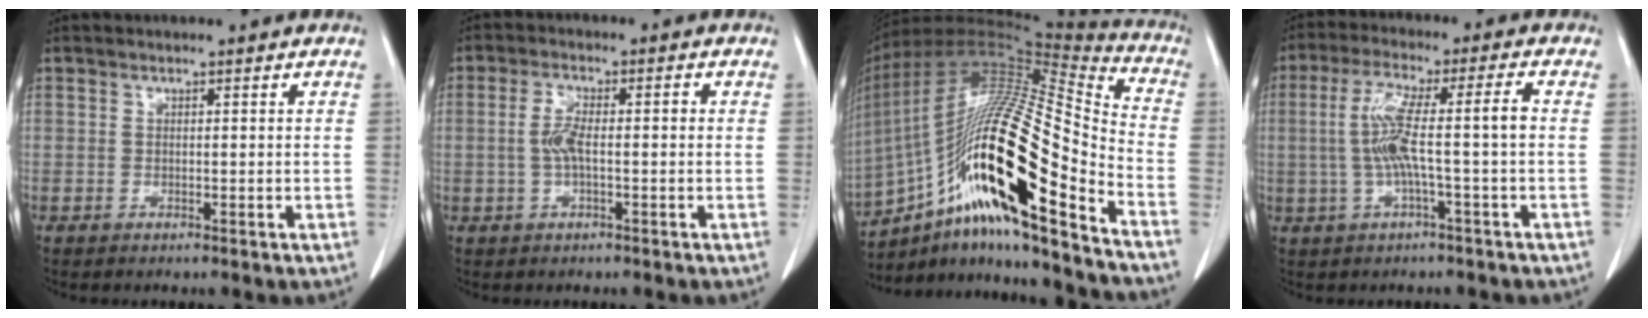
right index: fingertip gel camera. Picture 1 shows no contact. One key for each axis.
{"total": 4.4, "fx": -0.3, "fy": 1.3, "fz": 4.2, "tx": -0.094, "ty": 0.015, "tz": -0.006}
{"total": 28.9, "fx": -14.0, "fy": 4.0, "fz": 25.0, "tx": -0.455, "ty": -0.019, "tz": -0.245}
{"total": 8.6, "fx": -0.6, "fy": -0.2, "fz": 8.5, "tx": -0.169, "ty": 0.024, "tz": -0.012}